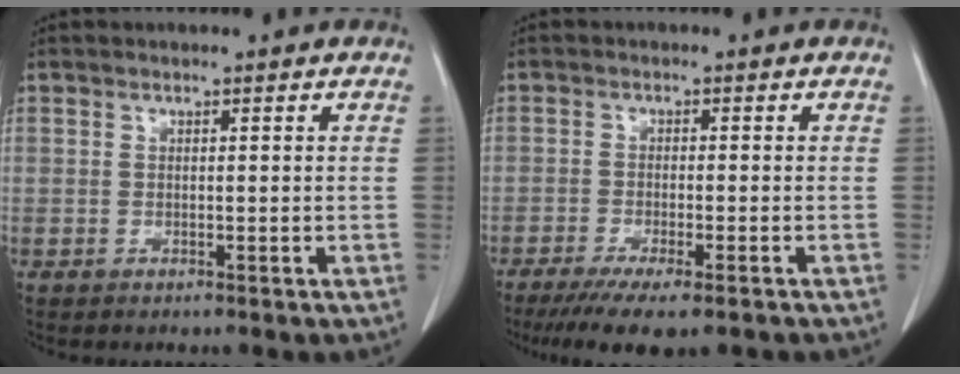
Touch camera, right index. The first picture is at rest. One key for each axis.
{"total": 10.0, "fx": -7.6, "fy": 1.5, "fz": 6.4, "tx": -0.089, "ty": -0.019, "tz": -0.114}